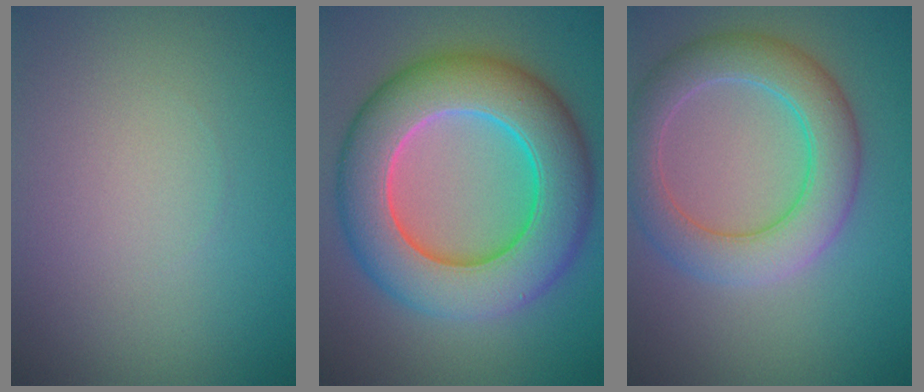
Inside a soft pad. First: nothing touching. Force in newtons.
{"total": 11.3, "press": 11.3, "slide": 0.3}
{"total": 5.9, "press": 5.9, "slide": 0.4}